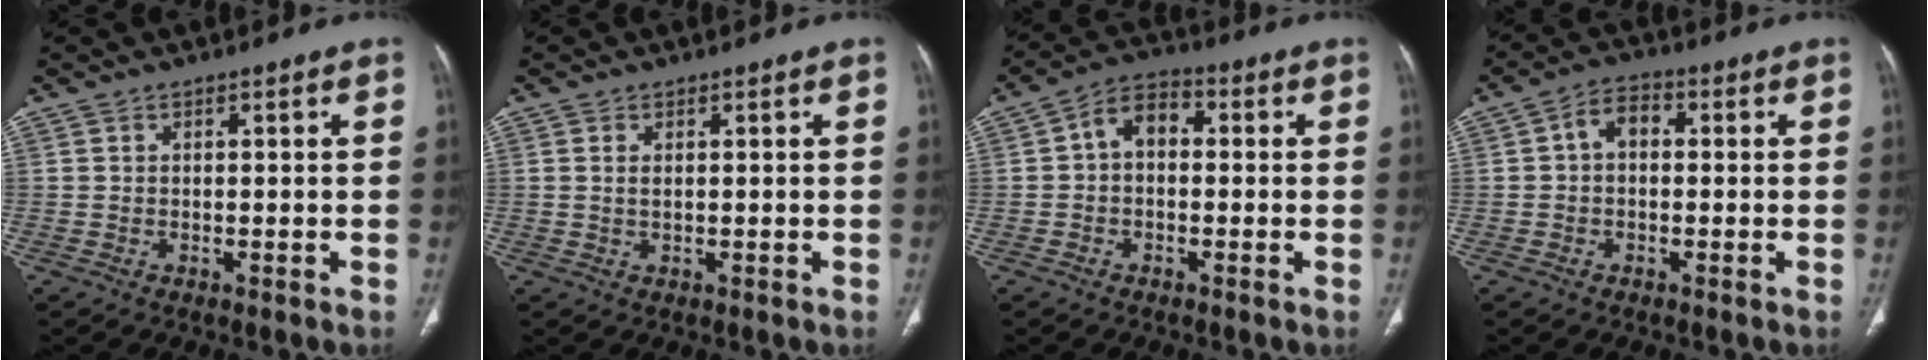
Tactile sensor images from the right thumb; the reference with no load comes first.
{"total": 1.2, "force": [0.3, 0.5, 1.0], "torque": [-0.026, 0.000, 0.009]}
{"total": 6.3, "force": [0.2, 4.2, 4.6], "torque": [-0.063, 0.020, -0.010]}
{"total": 4.8, "force": [0.3, 3.2, 3.5], "torque": [-0.050, 0.015, -0.005]}